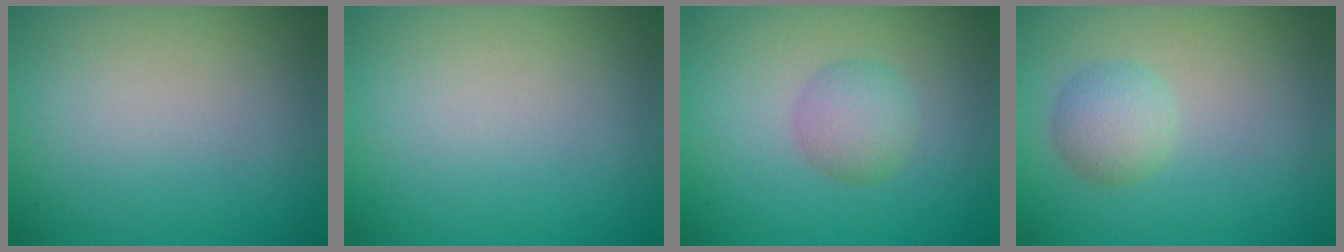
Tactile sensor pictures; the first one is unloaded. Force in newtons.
{"total": 0.0}
{"total": 2.4, "press": 2.4, "slide": 0.0}
{"total": 2.4, "press": 2.4, "slide": 0.0}